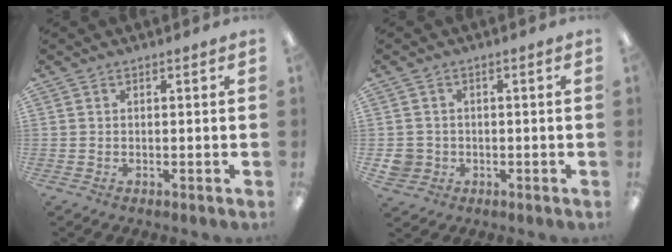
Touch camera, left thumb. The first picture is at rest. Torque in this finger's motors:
{"motor_torque": [-0.17, 0.31, 0.03, 0.08, -0.02]}